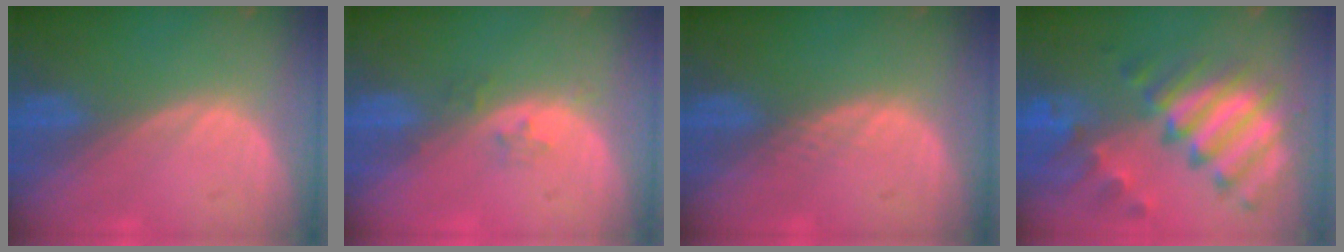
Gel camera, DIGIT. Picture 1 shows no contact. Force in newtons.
{"total": 2.1, "press": 1.8, "slide": 1.2}
{"total": 1.0, "press": 1.0, "slide": 0.1}
{"total": 11.5, "press": 9.8, "slide": 6.0}